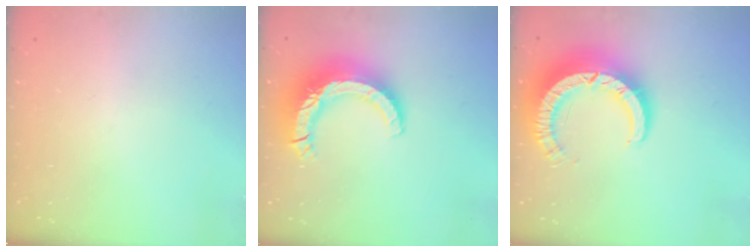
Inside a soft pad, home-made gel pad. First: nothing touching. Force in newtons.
{"total": 14.0, "press": 13.9, "slide": 1.3}
{"total": 13.2, "press": 13.2, "slide": 1.3}